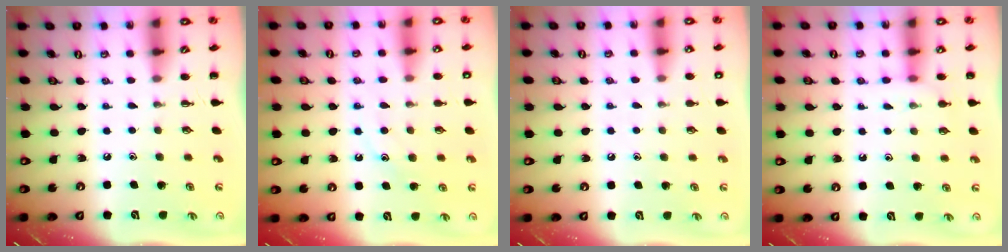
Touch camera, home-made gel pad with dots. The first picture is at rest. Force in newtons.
{"total": 11.2, "press": 11.1, "slide": 1.2}
{"total": 5.4, "press": 5.1, "slide": 1.7}
{"total": 5.5, "press": 5.3, "slide": 1.4}